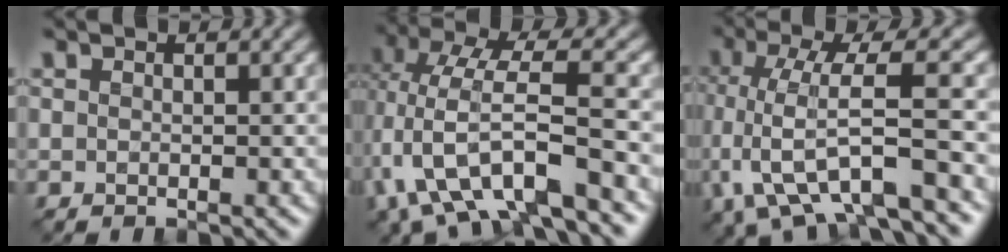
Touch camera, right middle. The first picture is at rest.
{"total": 8.3, "force": [-3.2, 3.2, 7.0], "torque": [-0.133, 0.006, -0.067]}
{"total": 8.3, "force": [-2.3, 2.6, 7.6], "torque": [-0.149, -0.005, -0.046]}